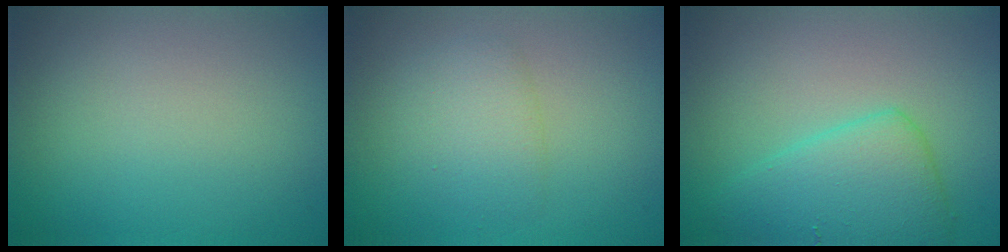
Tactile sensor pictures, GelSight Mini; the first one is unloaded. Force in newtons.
{"total": 2.4, "press": 2.4, "slide": 0.1}
{"total": 4.8, "press": 4.7, "slide": 0.3}